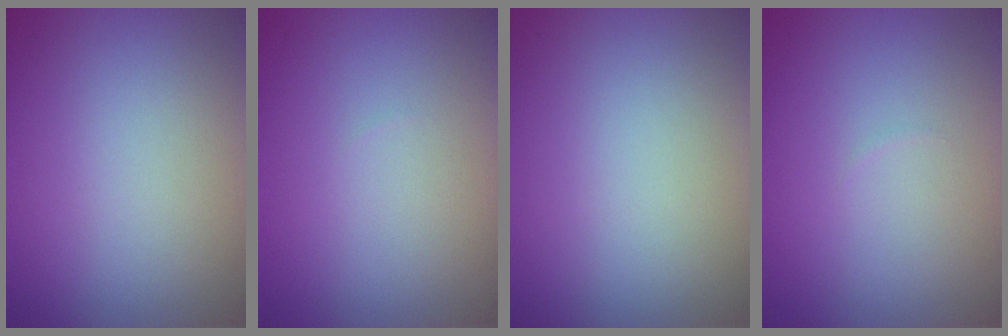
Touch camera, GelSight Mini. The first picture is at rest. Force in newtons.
{"total": 0.0}
{"total": 0.0}
{"total": 0.0}